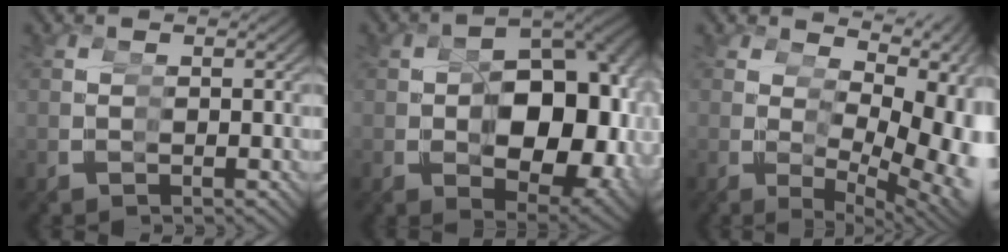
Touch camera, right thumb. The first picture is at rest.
{"total": 17.5, "force": [-1.7, 10.9, 13.6], "torque": [-0.222, -0.057, 0.005]}
{"total": 8.7, "force": [0.7, 4.1, 7.6], "torque": [-0.111, -0.018, 0.030]}